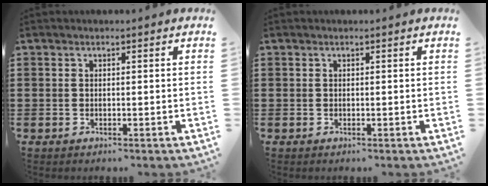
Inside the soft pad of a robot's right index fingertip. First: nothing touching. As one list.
[{"total": 0.0}]